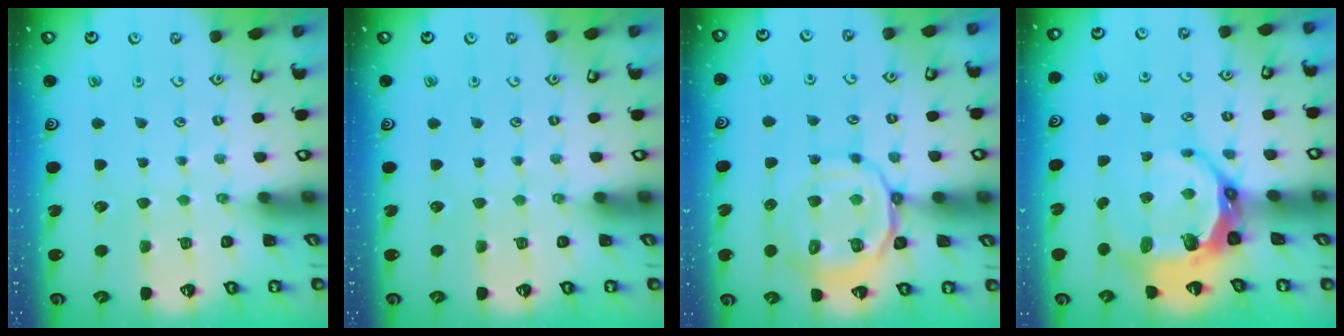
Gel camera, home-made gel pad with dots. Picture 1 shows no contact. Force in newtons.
{"total": 0.0}
{"total": 13.2, "press": 13.1, "slide": 1.8}
{"total": 10.3, "press": 9.1, "slide": 4.7}